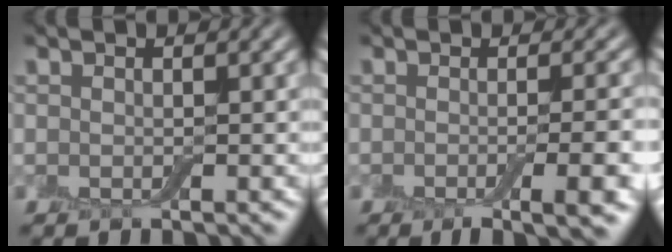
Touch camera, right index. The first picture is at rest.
{"total": 6.8, "force": [-2.6, 2.1, 5.9], "torque": [-0.063, -0.010, -0.030]}